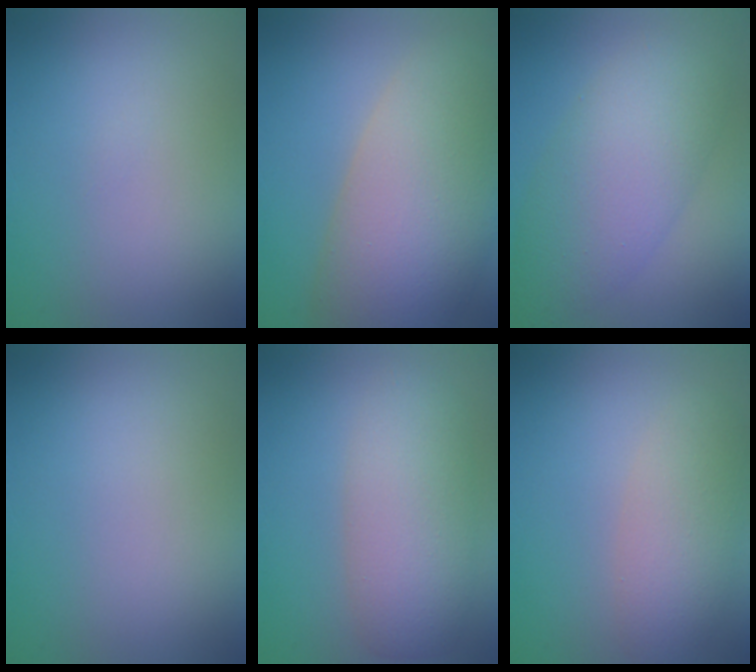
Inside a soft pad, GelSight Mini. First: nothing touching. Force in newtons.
{"total": 11.8, "press": 11.8, "slide": 0.9}
{"total": 7.5, "press": 7.5, "slide": 0.2}
{"total": 0.0}
{"total": 5.5, "press": 5.5, "slide": 0.2}
{"total": 3.8, "press": 3.8, "slide": 0.3}